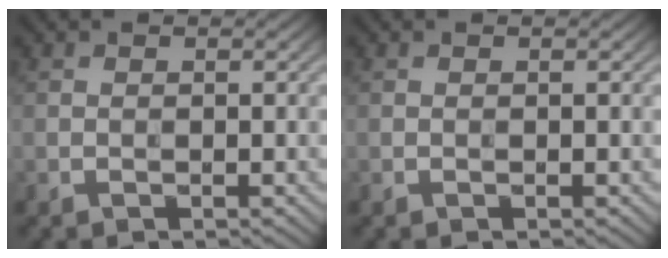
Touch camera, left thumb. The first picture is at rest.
{"total": 0.0}